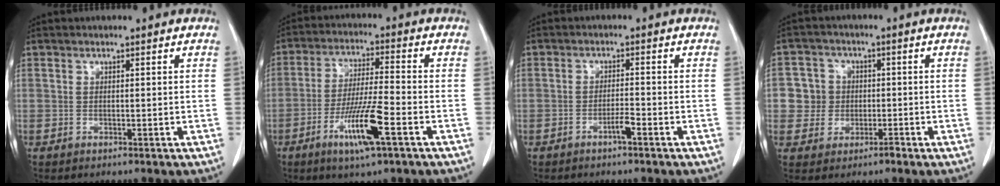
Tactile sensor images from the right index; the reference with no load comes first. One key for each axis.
{"total": 10.3, "fx": -4.7, "fy": 0.4, "fz": 9.1, "tx": -0.173, "ty": -0.015, "tz": -0.085}
{"total": 2.1, "fx": -1.4, "fy": 0.0, "fz": 1.6, "tx": -0.028, "ty": 0.001, "tz": -0.026}
{"total": 5.0, "fx": -0.6, "fy": 4.9, "fz": 0.7, "tx": -0.007, "ty": 0.015, "tz": -0.009}